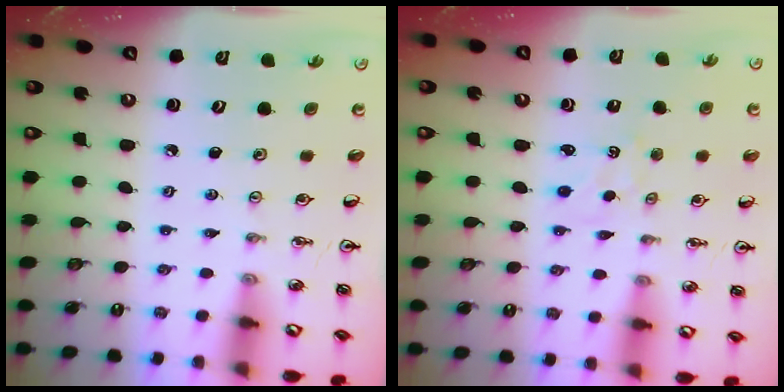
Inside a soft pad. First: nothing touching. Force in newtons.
{"total": 1.6, "press": 1.5, "slide": 0.3}